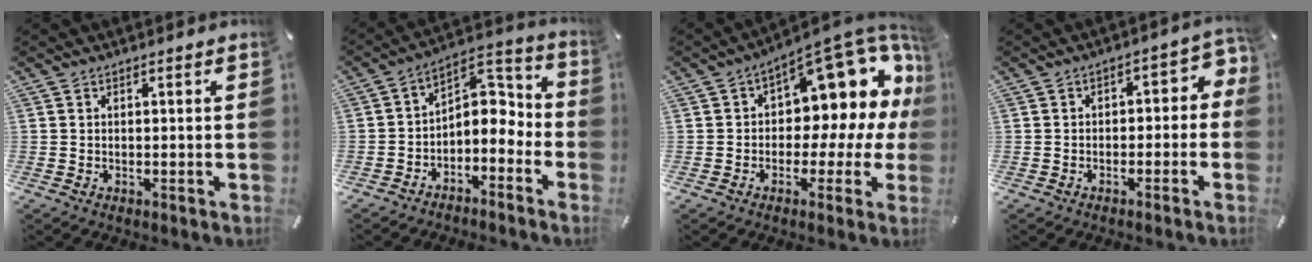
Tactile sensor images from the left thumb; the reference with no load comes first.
{"total": 6.8, "force": [-1.1, 5.6, 3.8], "torque": [-0.028, -0.011, -0.027]}
{"total": 13.3, "force": [6.5, 7.3, 9.0], "torque": [-0.107, -0.074, 0.106]}
{"total": 4.7, "force": [-1.1, 3.2, 3.3], "torque": [-0.046, 0.006, -0.030]}